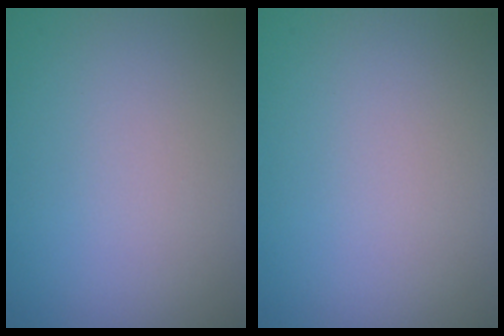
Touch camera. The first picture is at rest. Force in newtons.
{"total": 0.0}